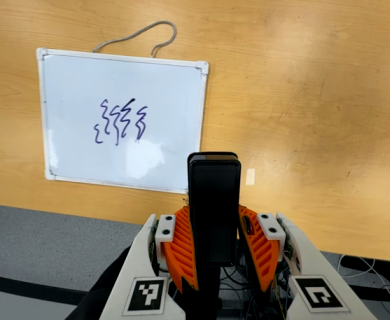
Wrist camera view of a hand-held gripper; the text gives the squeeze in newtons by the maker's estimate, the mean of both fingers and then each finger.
{"total": 5.2, "left": 3.7, "right": 6.8}